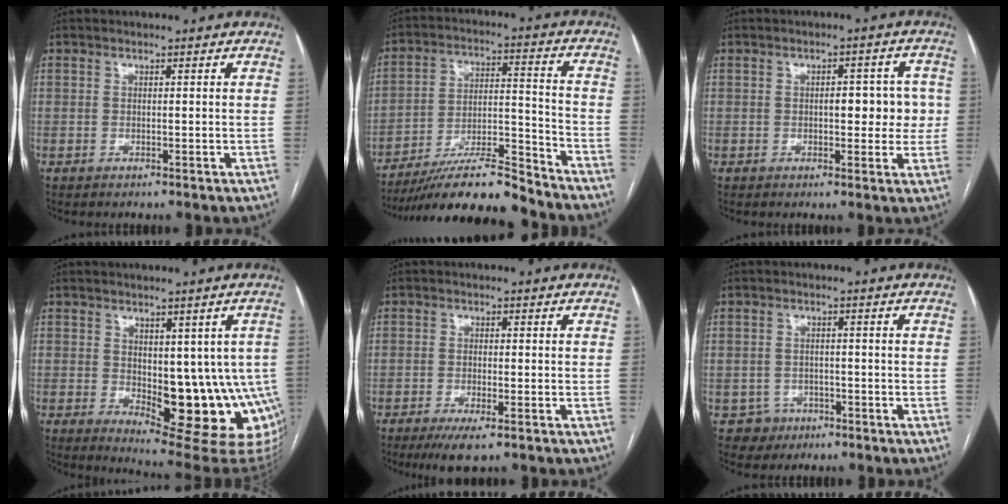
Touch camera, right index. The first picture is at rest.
{"total": 15.8, "force": [-14.2, 1.4, 6.7], "torque": [-0.123, 0.015, -0.247]}
{"total": 6.0, "force": [0.1, 2.9, 5.3], "torque": [-0.055, 0.017, 0.002]}
{"total": 15.2, "force": [-2.3, 6.4, 13.5], "torque": [-0.120, -0.007, -0.012]}
{"total": 4.5, "force": [-2.8, 0.7, 3.5], "torque": [-0.065, -0.011, -0.046]}
{"total": 3.4, "force": [-1.7, 3.0, -0.4], "torque": [0.014, 0.015, -0.026]}